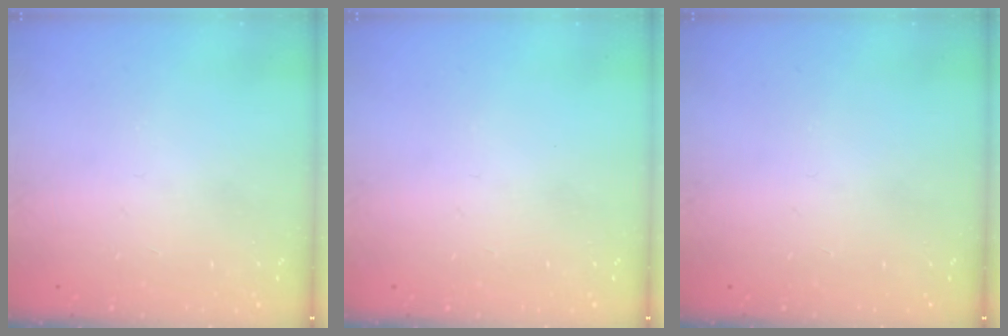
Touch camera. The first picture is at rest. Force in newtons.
{"total": 0.0}
{"total": 0.0}